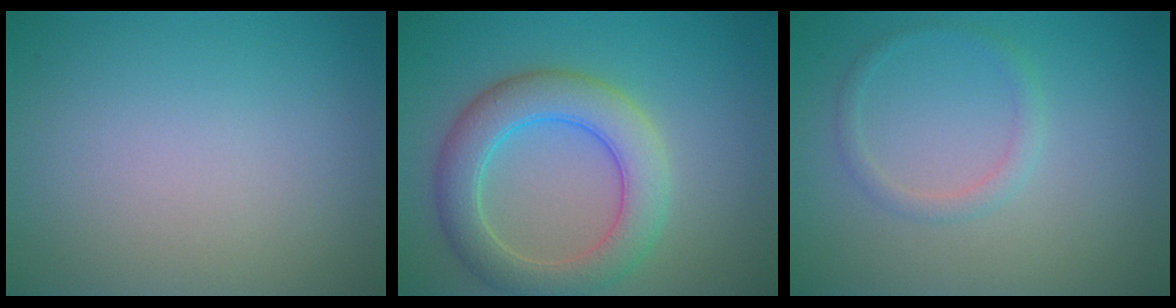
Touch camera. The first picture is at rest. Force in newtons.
{"total": 5.9, "press": 5.9, "slide": 0.4}
{"total": 1.4, "press": 1.4, "slide": 0.1}